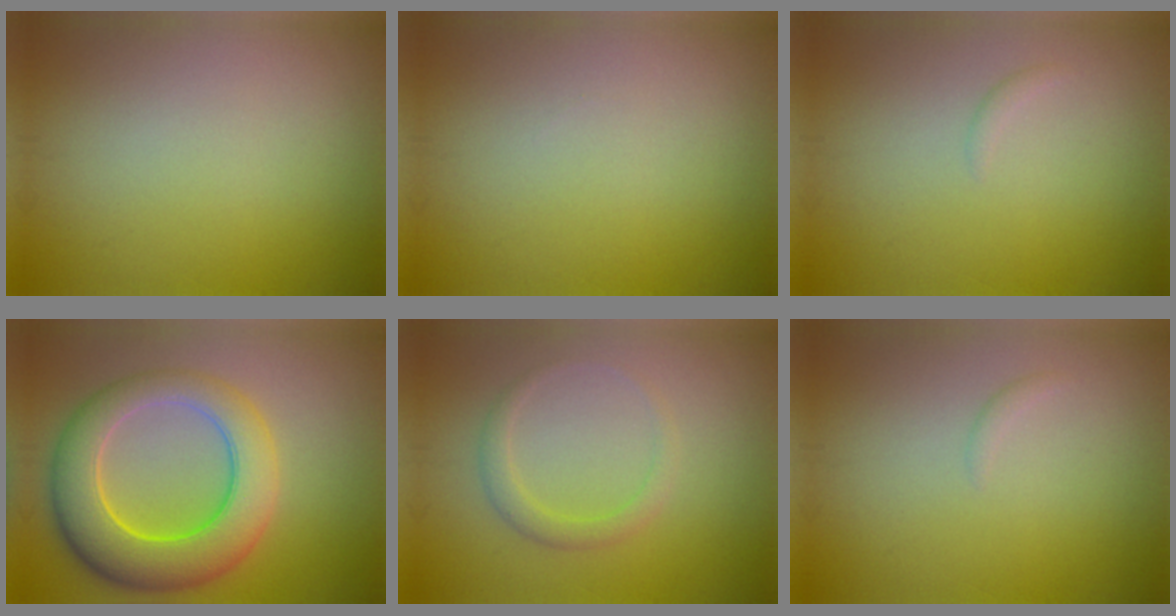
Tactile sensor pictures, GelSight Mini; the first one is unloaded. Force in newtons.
{"total": 0.0}
{"total": 0.5, "press": 0.5, "slide": 0.1}
{"total": 8.8, "press": 8.8, "slide": 0.4}
{"total": 1.8, "press": 1.8, "slide": 0.1}
{"total": 0.5, "press": 0.5, "slide": 0.1}